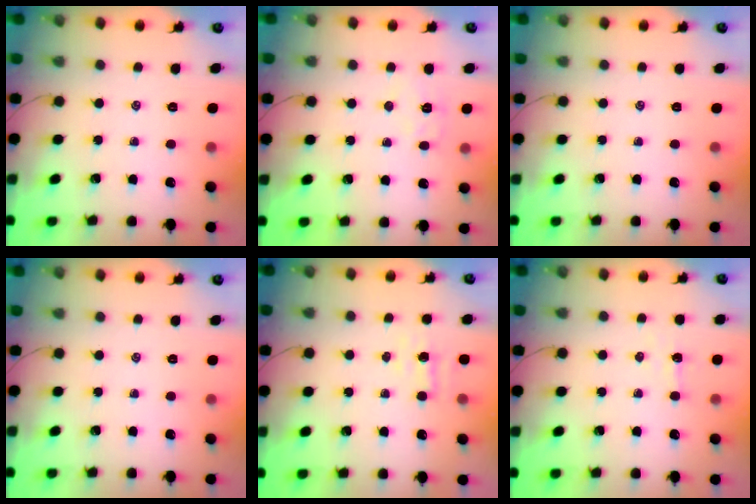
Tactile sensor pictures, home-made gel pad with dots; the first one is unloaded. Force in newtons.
{"total": 4.8, "press": 4.8, "slide": 0.6}
{"total": 0.0}
{"total": 0.0}
{"total": 2.7, "press": 2.6, "slide": 0.7}
{"total": 3.6, "press": 3.5, "slide": 0.9}